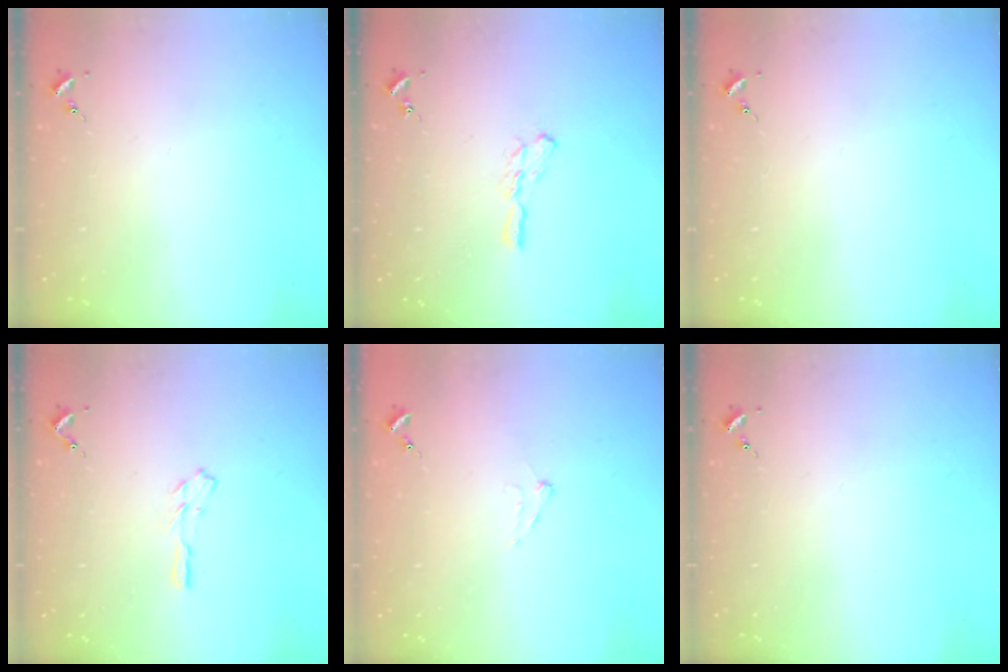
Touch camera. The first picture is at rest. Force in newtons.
{"total": 5.8, "press": 5.8, "slide": 0.5}
{"total": 0.0}
{"total": 3.5, "press": 3.5, "slide": 0.4}
{"total": 6.0, "press": 6.0, "slide": 0.6}
{"total": 0.0}